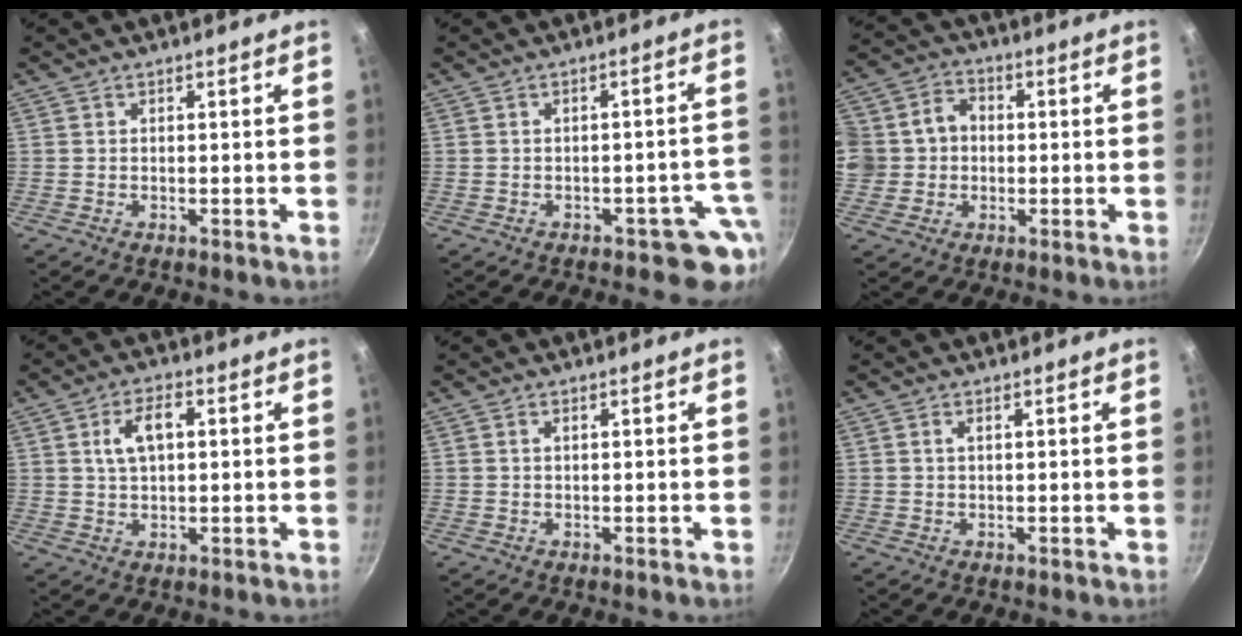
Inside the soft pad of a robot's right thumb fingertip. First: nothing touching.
{"total": 5.8, "force": [-3.0, 3.5, 3.5], "torque": [0.018, 0.038, -0.027]}
{"total": 11.9, "force": [0.1, 10.7, 5.1], "torque": [-0.088, 0.027, -0.005]}
{"total": 6.4, "force": [1.4, 3.5, 5.2], "torque": [-0.081, 0.012, 0.024]}
{"total": 0.7, "force": [0.3, 0.4, 0.6], "torque": [-0.009, 0.003, 0.005]}
{"total": 1.0, "force": [0.4, 0.5, 0.8], "torque": [-0.015, 0.002, 0.006]}